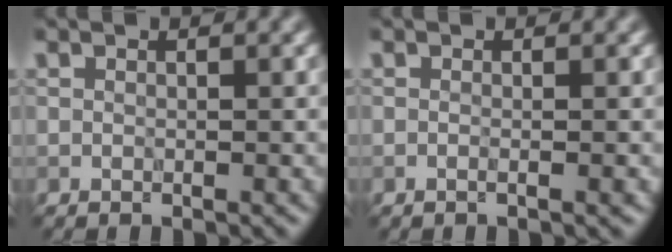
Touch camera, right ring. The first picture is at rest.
{"total": 1.2, "force": [0.1, 0.6, 1.1], "torque": [0.003, -0.005, -0.013]}